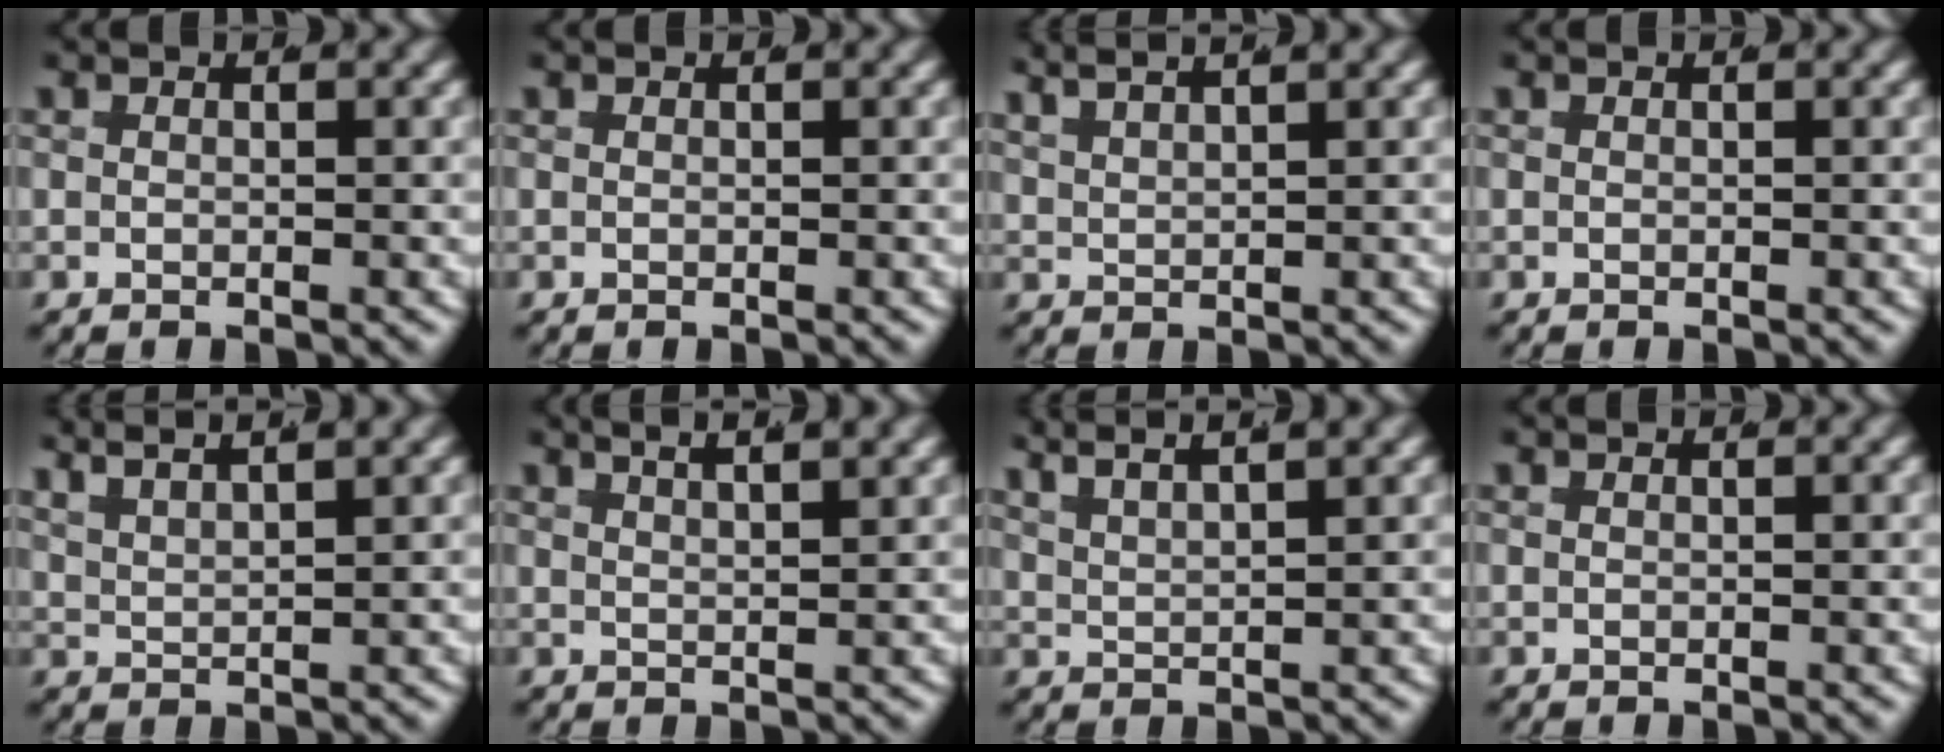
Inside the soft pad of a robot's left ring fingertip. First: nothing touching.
{"total": 0.0}
{"total": 4.2, "force": [3.0, 2.1, 2.1], "torque": [-0.046, 0.010, 0.046]}
{"total": 0.0}
{"total": 5.3, "force": [3.3, 3.1, 2.8], "torque": [-0.065, 0.007, 0.047]}
{"total": 4.3, "force": [3.2, 1.4, 2.5], "torque": [-0.034, 0.009, 0.048]}
{"total": 5.9, "force": [3.7, 3.3, 3.2], "torque": [-0.065, 0.012, 0.049]}
{"total": 0.0}